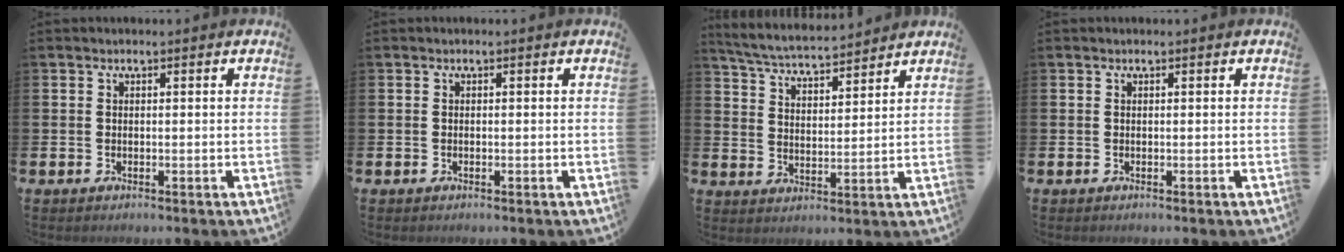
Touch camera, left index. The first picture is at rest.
{"total": 0.0}
{"total": 5.3, "force": [5.2, 0.4, 0.9], "torque": [-0.040, -0.034, 0.090]}
{"total": 0.0}